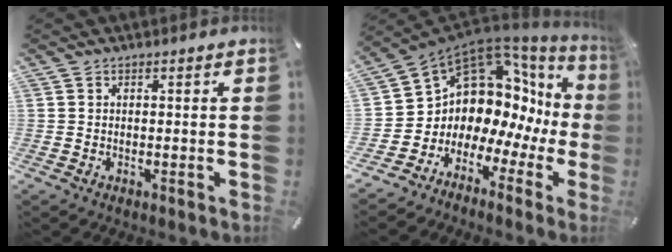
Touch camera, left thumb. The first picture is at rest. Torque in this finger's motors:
{"motor_torque": [0.51, 1.60, 1.11, 1.21, 0.13]}